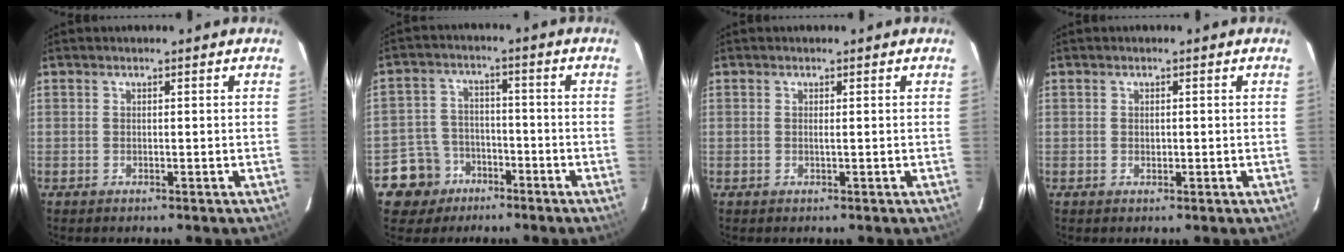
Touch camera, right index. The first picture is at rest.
{"total": 8.2, "force": [-4.7, 6.7, 0.8], "torque": [-0.042, 0.027, -0.070]}
{"total": 0.5, "force": [0.0, -0.1, 0.5], "torque": [-0.009, 0.000, -0.001]}
{"total": 0.9, "force": [0.0, 0.7, 0.7], "torque": [-0.010, 0.001, 0.001]}